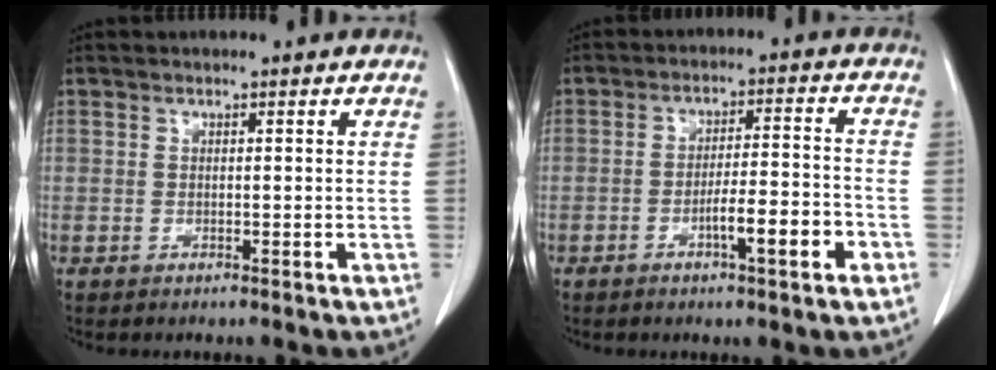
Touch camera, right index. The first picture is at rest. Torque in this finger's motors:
{"motor_torque": [0.93, -0.59, 0.41, 0.11]}